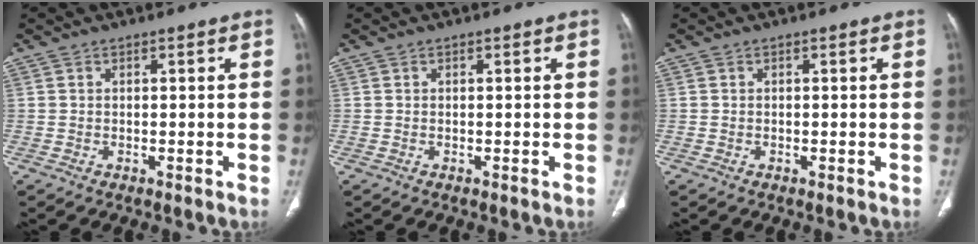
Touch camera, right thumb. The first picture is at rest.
{"total": 0.0}
{"total": 0.0}